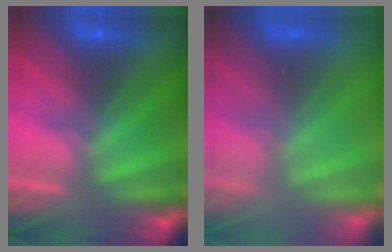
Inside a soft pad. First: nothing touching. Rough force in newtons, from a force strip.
{"total": 6.2}